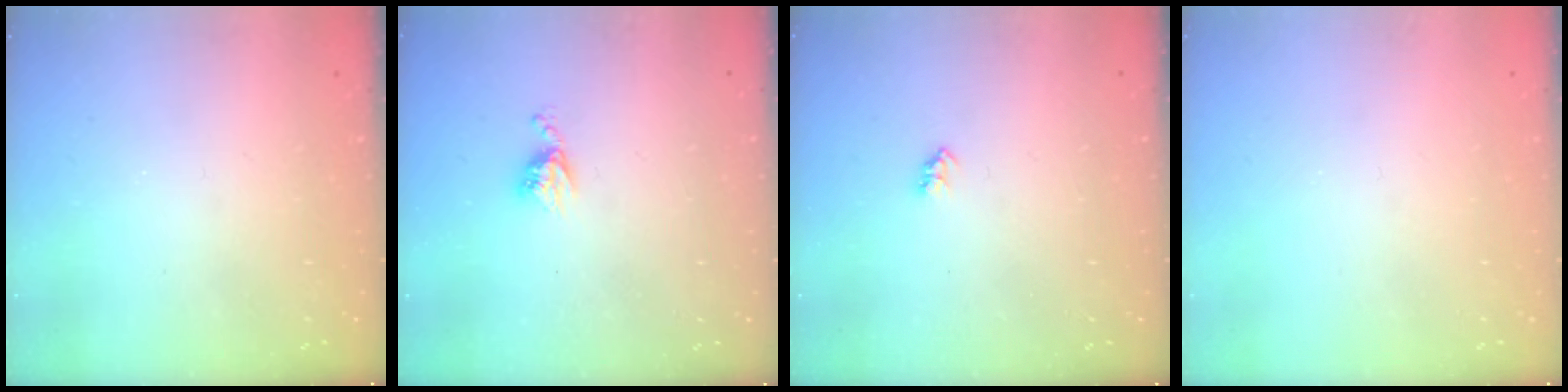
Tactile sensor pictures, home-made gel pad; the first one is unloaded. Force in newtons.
{"total": 5.1, "press": 5.1, "slide": 0.4}
{"total": 2.1, "press": 2.1, "slide": 0.4}
{"total": 0.0}